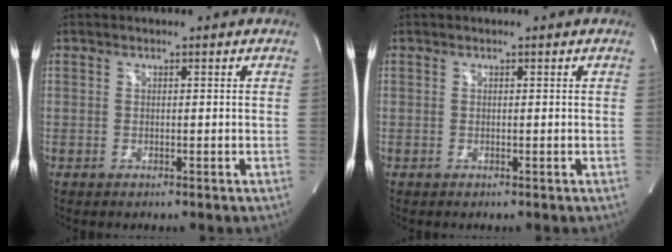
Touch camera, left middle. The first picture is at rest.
{"total": 0.0}